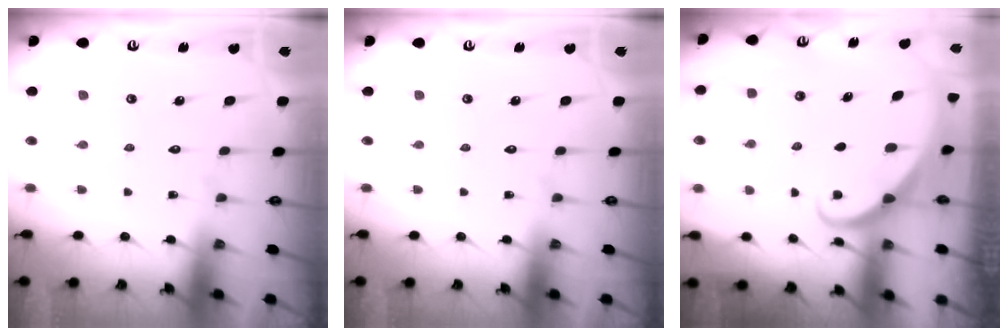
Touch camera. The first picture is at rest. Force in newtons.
{"total": 0.0}
{"total": 2.0, "press": 2.0, "slide": 0.2}